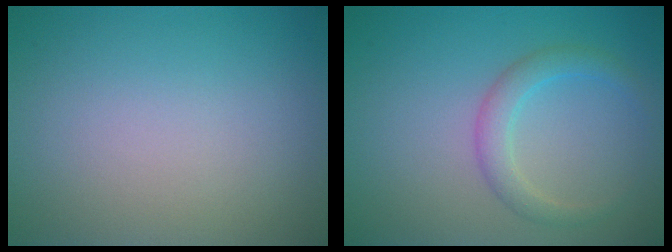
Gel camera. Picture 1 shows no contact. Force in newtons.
{"total": 2.4, "press": 2.4, "slide": 0.1}